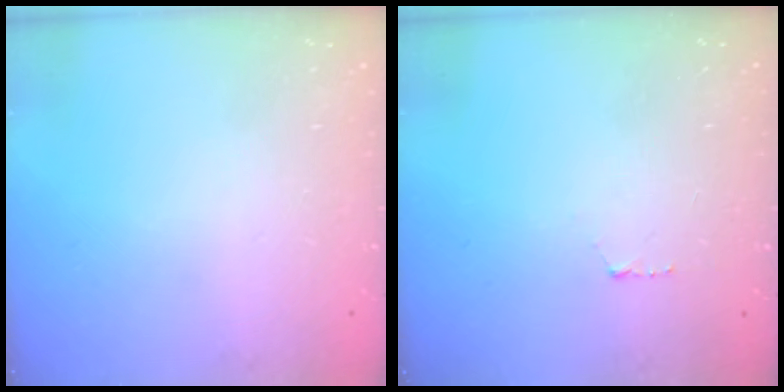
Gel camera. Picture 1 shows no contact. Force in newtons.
{"total": 3.8, "press": 3.8, "slide": 0.4}